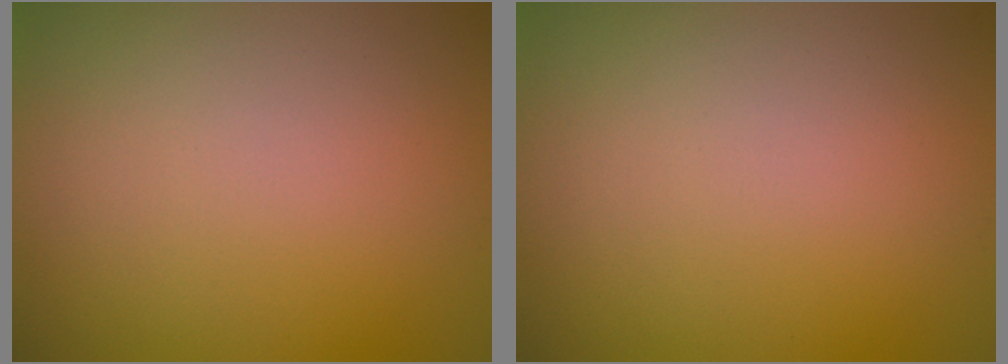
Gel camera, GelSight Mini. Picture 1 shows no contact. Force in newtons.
{"total": 0.0}